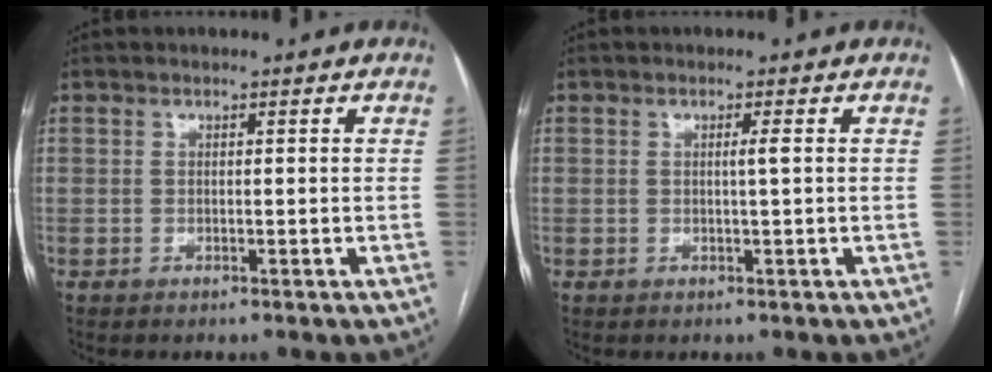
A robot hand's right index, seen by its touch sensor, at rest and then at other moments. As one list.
[{"total": 0.9, "force": [0.2, -0.1, 0.9], "torque": [-0.014, 0.001, 0.002]}]